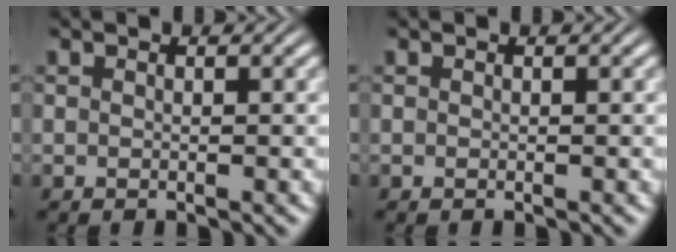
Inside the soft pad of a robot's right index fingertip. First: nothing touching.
{"total": 0.0}